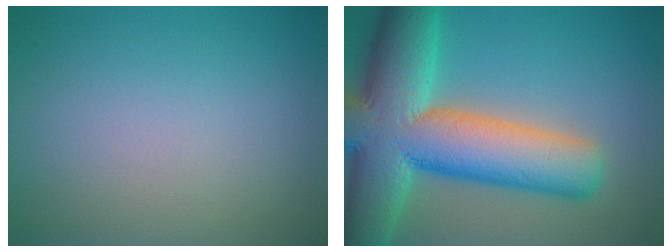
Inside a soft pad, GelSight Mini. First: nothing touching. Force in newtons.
{"total": 15.0, "press": 14.9, "slide": 1.1}